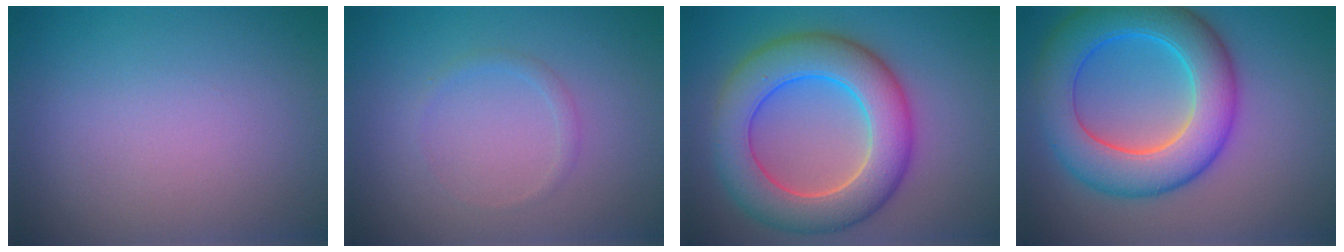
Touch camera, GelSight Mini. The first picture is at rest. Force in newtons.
{"total": 0.9, "press": 0.9, "slide": 0.0}
{"total": 9.0, "press": 9.0, "slide": 0.7}
{"total": 9.1, "press": 9.1, "slide": 0.0}